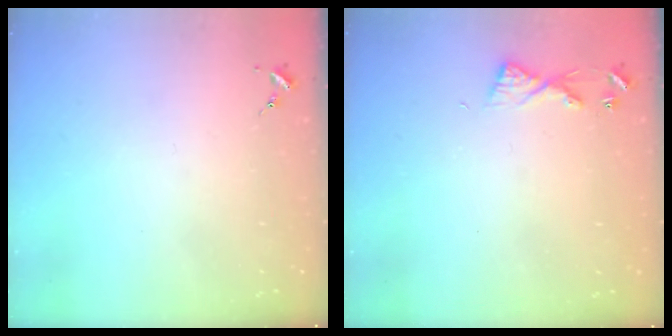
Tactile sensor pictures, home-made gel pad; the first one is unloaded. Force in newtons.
{"total": 5.4, "press": 5.4, "slide": 0.5}